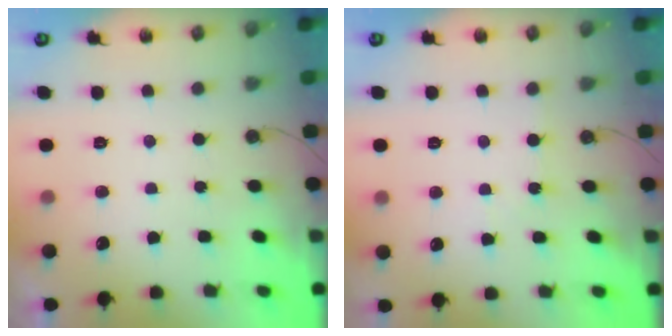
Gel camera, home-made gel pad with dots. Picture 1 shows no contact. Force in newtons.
{"total": 2.1, "press": 2.0, "slide": 0.3}